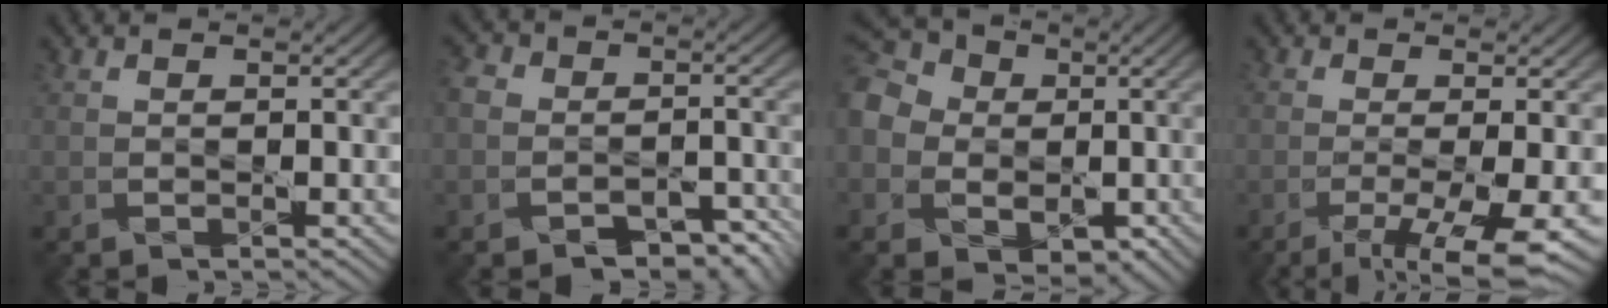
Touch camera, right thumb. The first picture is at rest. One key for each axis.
{"total": 7.4, "fx": -4.5, "fy": 5.4, "fz": 2.5, "tx": -0.045, "ty": -0.008, "tz": -0.076}
{"total": 12.2, "fx": -0.9, "fy": 10.7, "fz": 5.8, "tx": -0.191, "ty": -0.015, "tz": -0.031}
{"total": 6.8, "fx": -3.0, "fy": 1.6, "fz": 5.9, "tx": -0.113, "ty": -0.010, "tz": -0.047}